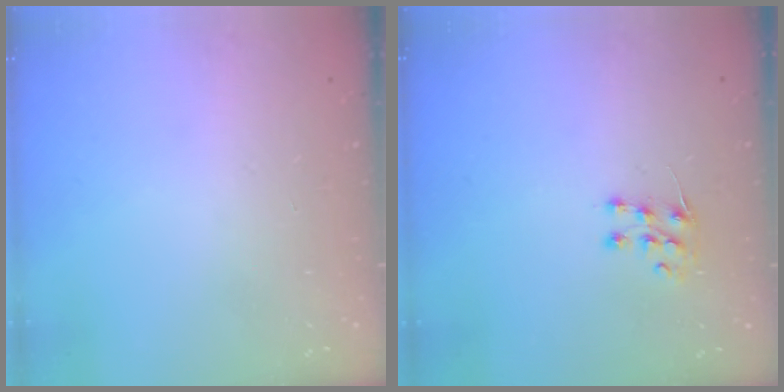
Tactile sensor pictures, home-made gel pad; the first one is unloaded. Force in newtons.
{"total": 6.7, "press": 6.5, "slide": 1.4}